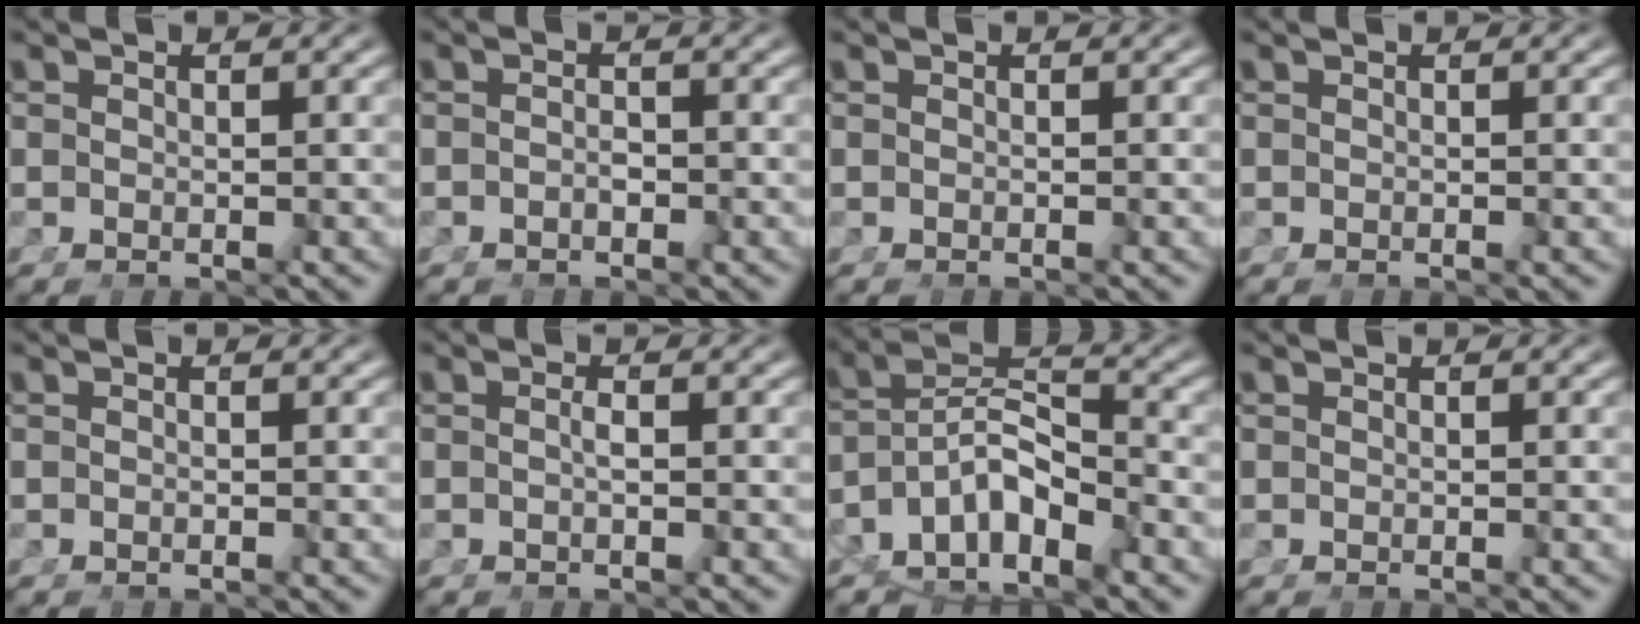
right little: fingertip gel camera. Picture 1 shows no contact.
{"total": 1.0, "force": [-0.8, 0.4, 0.4], "torque": [-0.003, 0.000, -0.014]}
{"total": 0.0}
{"total": 0.0}
{"total": 0.0}
{"total": 0.9, "force": [-0.3, 0.1, 0.8], "torque": [-0.011, 0.003, -0.007]}
{"total": 12.0, "force": [-5.0, 9.4, 5.6], "torque": [-0.116, -0.027, -0.085]}
{"total": 0.0}